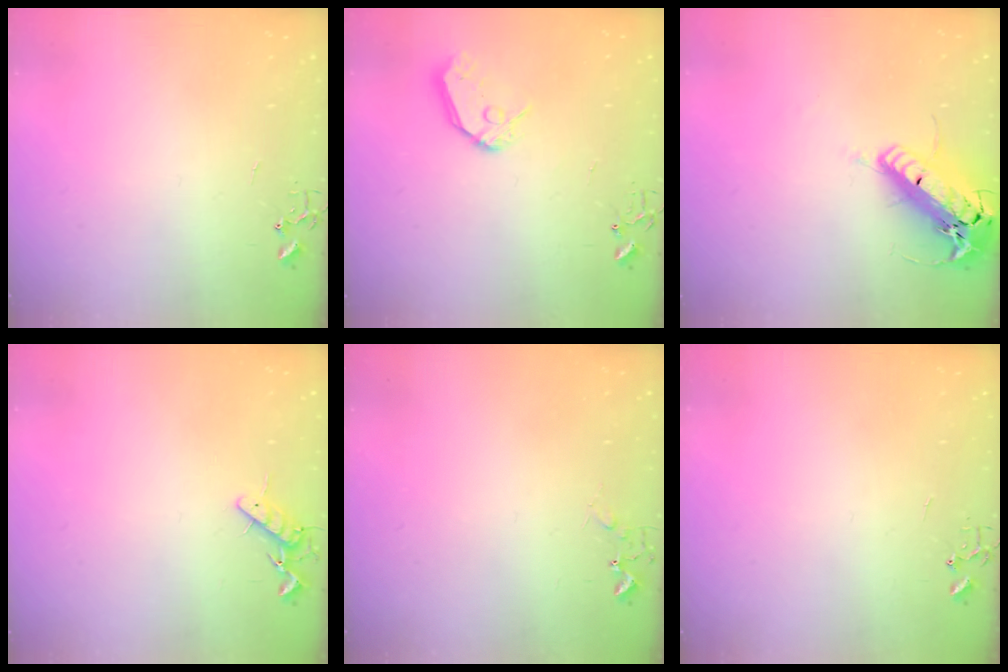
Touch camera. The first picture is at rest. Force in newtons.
{"total": 10.5, "press": 10.5, "slide": 1.3}
{"total": 22.0, "press": 21.5, "slide": 4.5}
{"total": 8.0, "press": 7.9, "slide": 1.4}
{"total": 6.6, "press": 6.6, "slide": 0.8}
{"total": 0.0}